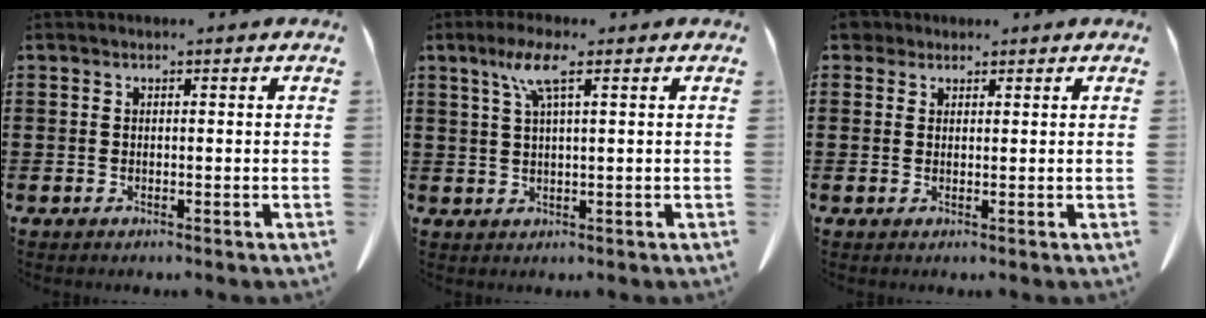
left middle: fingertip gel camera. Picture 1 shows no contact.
{"total": 5.0, "force": [2.4, 0.5, 4.4], "torque": [-0.094, 0.007, 0.040]}
{"total": 2.1, "force": [1.6, 1.2, 0.5], "torque": [-0.018, 0.008, 0.032]}